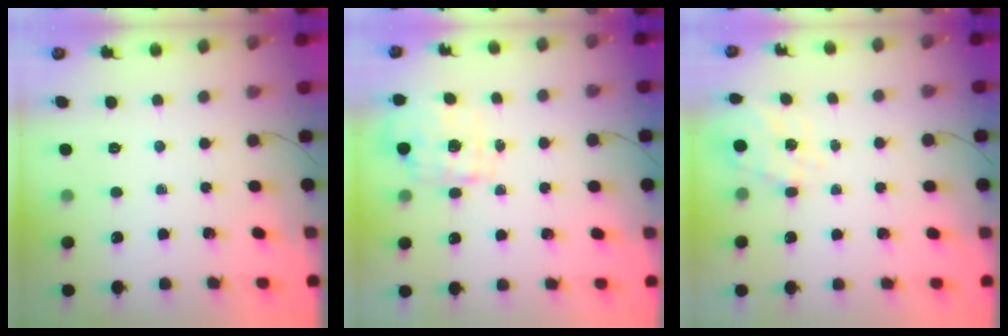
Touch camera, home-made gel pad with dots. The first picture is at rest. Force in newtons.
{"total": 1.7, "press": 1.6, "slide": 0.5}
{"total": 6.2, "press": 6.2, "slide": 0.8}